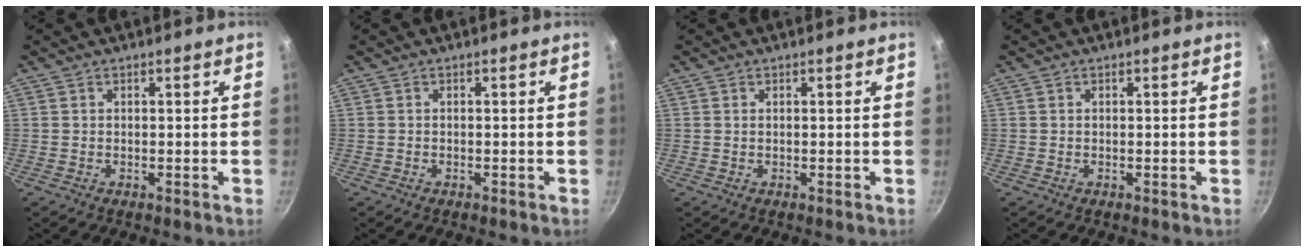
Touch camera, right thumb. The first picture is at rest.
{"total": 0.0}
{"total": 0.0}
{"total": 0.0}